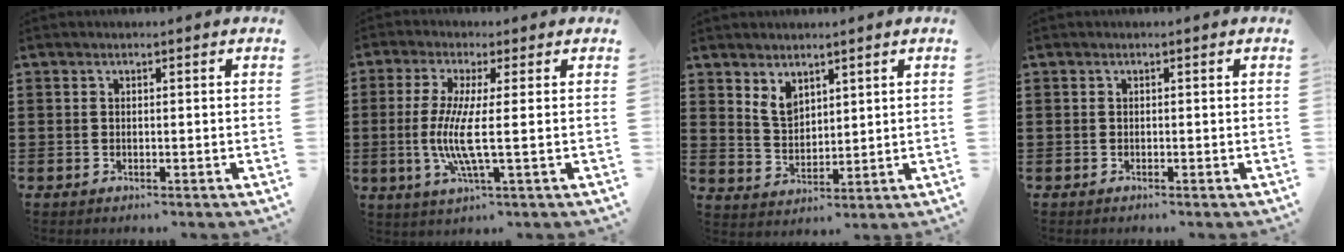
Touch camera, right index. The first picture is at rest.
{"total": 7.5, "force": [-0.7, 0.4, 7.4], "torque": [-0.161, -0.019, -0.021]}
{"total": 4.0, "force": [2.9, 2.2, 1.5], "torque": [-0.039, 0.001, 0.055]}
{"total": 0.0}